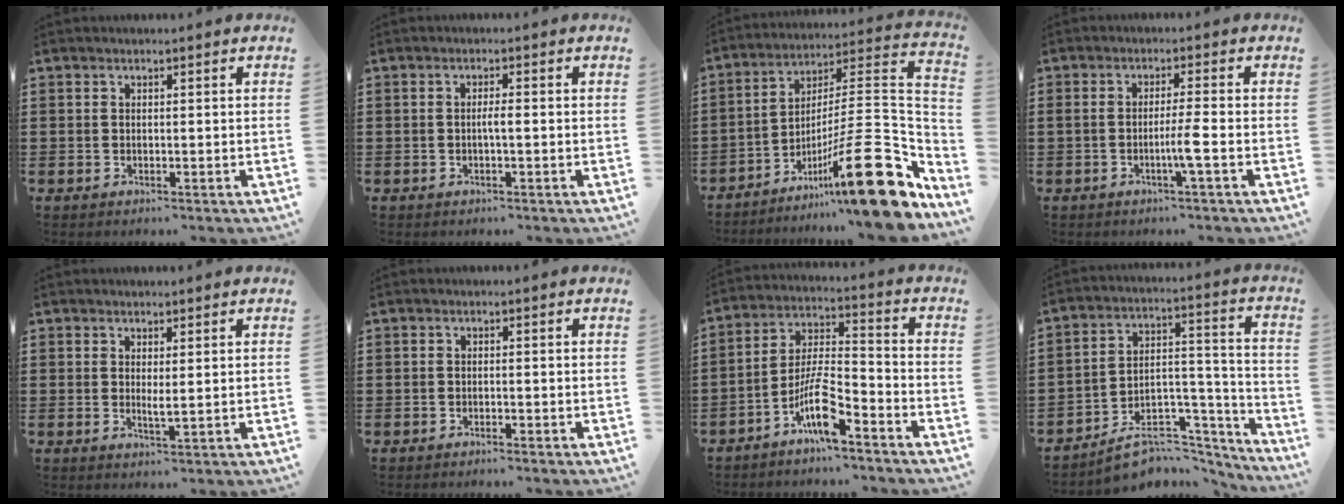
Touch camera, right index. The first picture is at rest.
{"total": 1.5, "force": [-0.3, 0.0, 1.4], "torque": [-0.027, -0.002, -0.006]}
{"total": 20.3, "force": [-9.3, 4.3, 17.5], "torque": [-0.247, 0.020, -0.152]}
{"total": 3.6, "force": [-1.2, -0.5, 3.3], "torque": [-0.059, -0.007, -0.026]}
{"total": 1.7, "force": [0.7, 0.0, 1.5], "torque": [-0.031, -0.003, 0.012]}
{"total": 0.6, "force": [-0.5, 0.0, 0.3], "torque": [-0.006, -0.002, -0.011]}
{"total": 8.9, "force": [-6.1, 1.7, 6.2], "torque": [-0.133, -0.005, -0.116]}
{"total": 8.3, "force": [-6.7, 4.1, 2.8], "torque": [-0.035, 0.025, -0.116]}